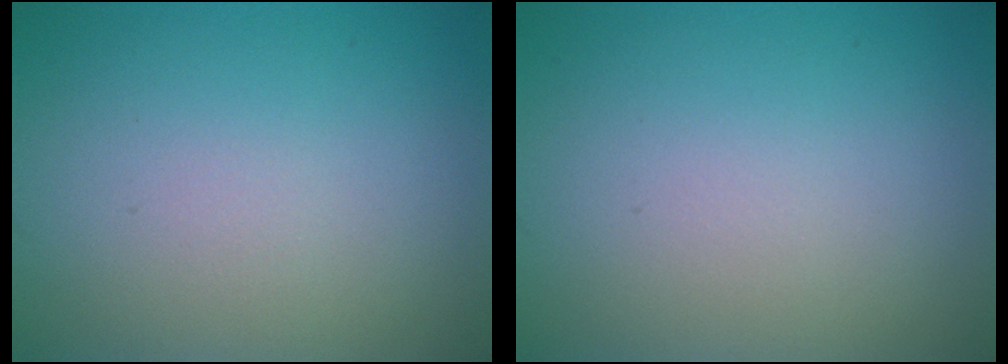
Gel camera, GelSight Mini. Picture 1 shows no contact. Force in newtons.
{"total": 0.0}